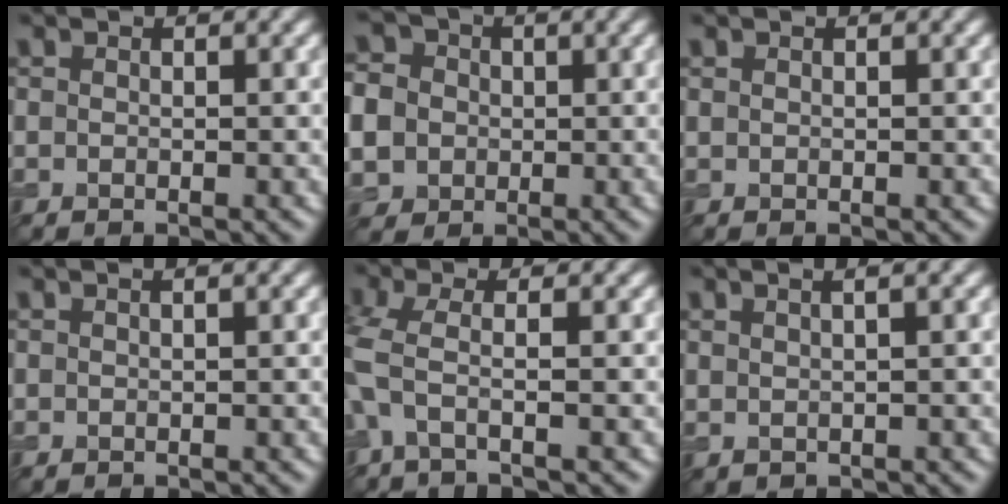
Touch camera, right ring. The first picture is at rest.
{"total": 8.0, "force": [-0.5, 7.3, 3.0], "torque": [-0.085, 0.011, -0.036]}
{"total": 0.0}
{"total": 1.2, "force": [0.8, 0.5, 0.7], "torque": [-0.002, -0.002, 0.003]}
{"total": 3.6, "force": [-0.7, 1.0, 3.3], "torque": [-0.087, -0.006, -0.024]}
{"total": 3.6, "force": [2.0, 1.6, 2.5], "torque": [-0.014, 0.016, 0.007]}